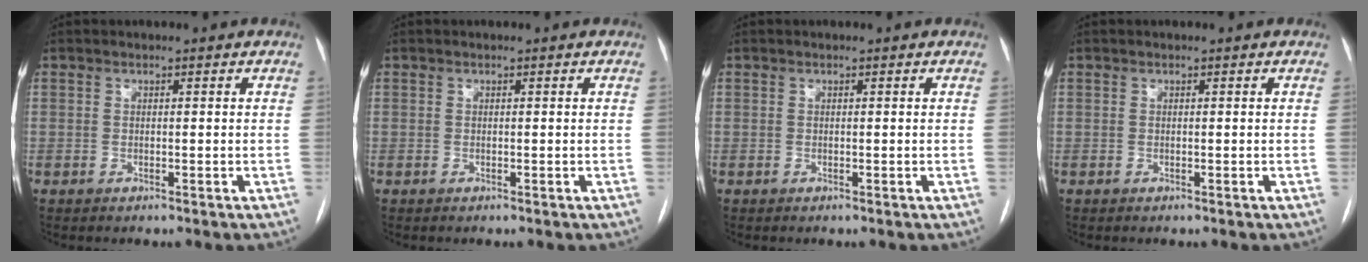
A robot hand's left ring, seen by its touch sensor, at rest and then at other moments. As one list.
[{"total": 0.0}, {"total": 0.0}, {"total": 0.0}]